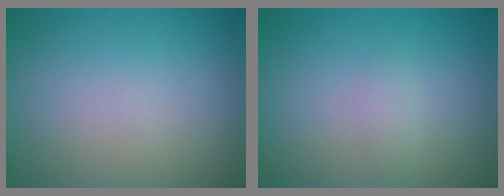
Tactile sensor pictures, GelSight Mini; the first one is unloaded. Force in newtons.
{"total": 0.8, "press": 0.8, "slide": 0.1}